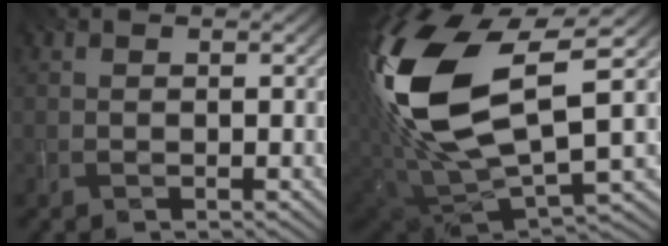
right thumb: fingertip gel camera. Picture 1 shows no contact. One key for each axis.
{"total": 18.2, "fx": 4.0, "fy": 9.2, "fz": 15.2, "tx": -0.364, "ty": -0.006, "tz": 0.077}